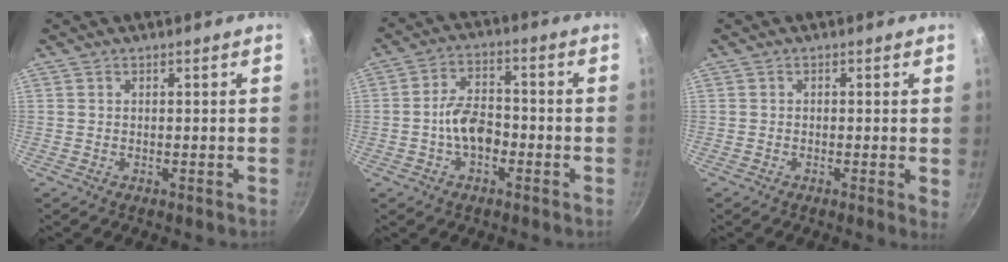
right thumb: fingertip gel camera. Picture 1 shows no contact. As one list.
[{"total": 7.7, "force": [-2.2, 4.6, 5.7], "torque": [-0.083, 0.032, -0.043]}, {"total": 1.7, "force": [-0.1, 0.3, 1.7], "torque": [-0.023, -0.003, -0.007]}]